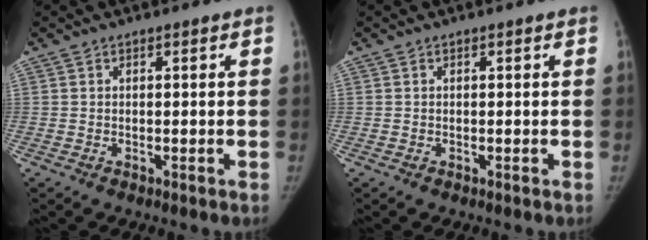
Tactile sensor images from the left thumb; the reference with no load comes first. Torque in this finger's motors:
{"motor_torque": [-0.14, 0.07, -0.12, 0.13, 0.08]}